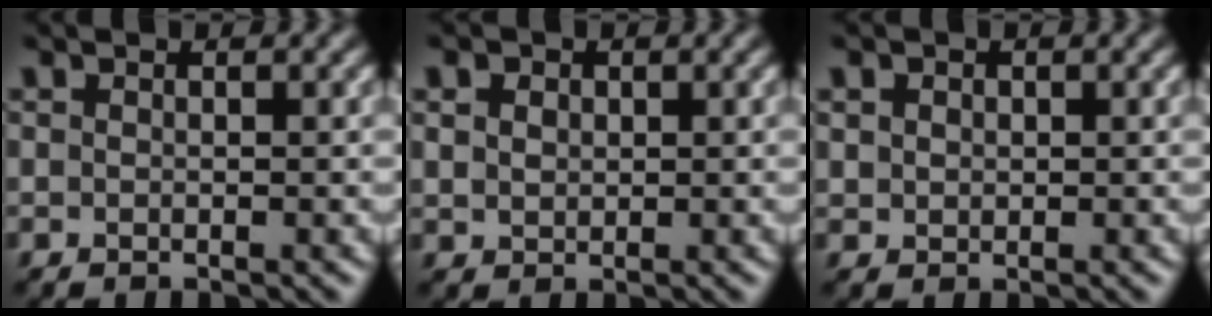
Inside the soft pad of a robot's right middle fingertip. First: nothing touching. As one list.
[{"total": 2.5, "force": [1.2, 1.9, 1.2], "torque": [-0.030, 0.010, 0.019]}, {"total": 1.4, "force": [0.6, 1.2, 0.4], "torque": [-0.008, 0.002, 0.012]}]